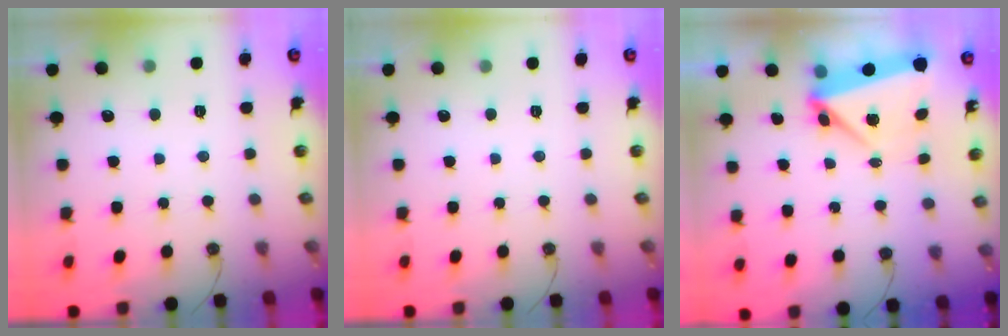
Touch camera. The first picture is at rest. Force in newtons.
{"total": 0.0}
{"total": 7.4, "press": 5.1, "slide": 5.3}